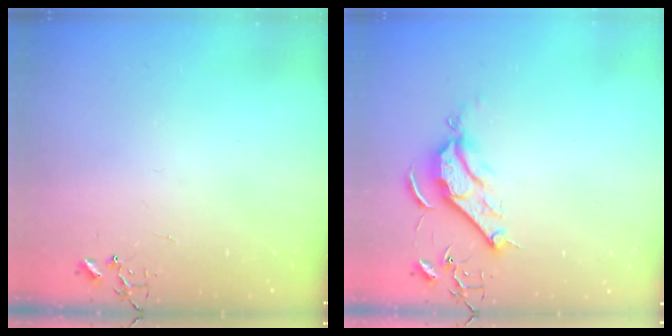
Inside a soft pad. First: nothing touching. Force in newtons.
{"total": 9.1, "press": 9.1, "slide": 0.1}